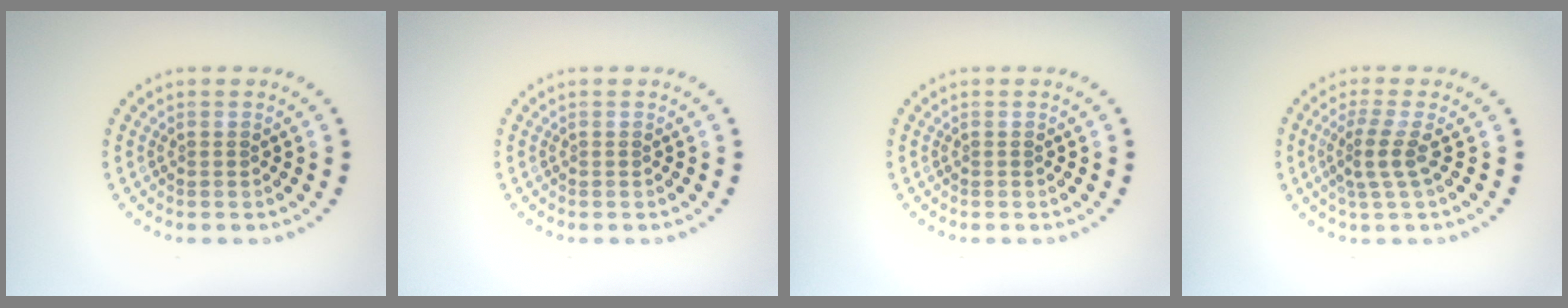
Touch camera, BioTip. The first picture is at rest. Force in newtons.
{"total": 0.0}
{"total": 0.0}
{"total": 2.7, "press": 1.9, "slide": 1.9}